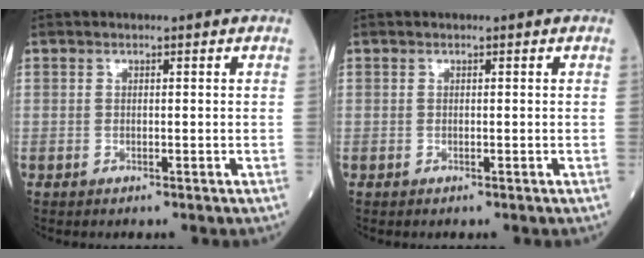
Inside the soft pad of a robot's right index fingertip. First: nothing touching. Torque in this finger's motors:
{"motor_torque": [0.00, 0.00, 0.00, -0.01]}